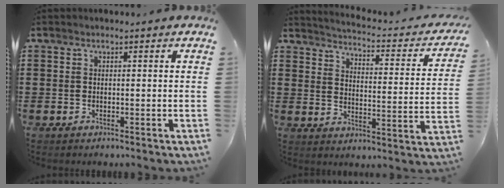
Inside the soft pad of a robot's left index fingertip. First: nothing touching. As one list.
[{"total": 2.6, "force": [2.5, -0.2, 0.8], "torque": [-0.035, -0.030, 0.032]}]